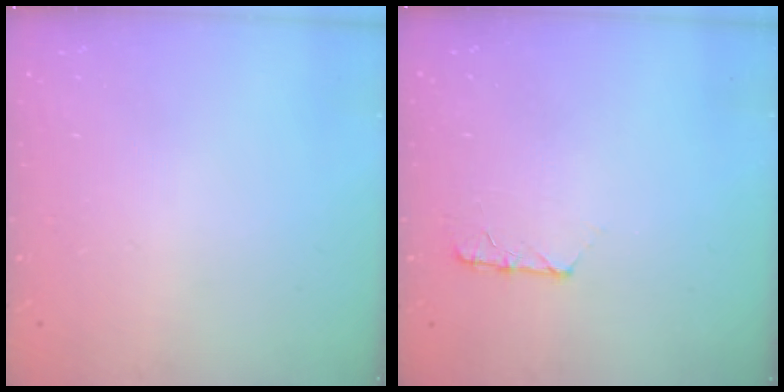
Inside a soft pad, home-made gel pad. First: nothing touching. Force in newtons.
{"total": 5.9, "press": 5.9, "slide": 0.5}